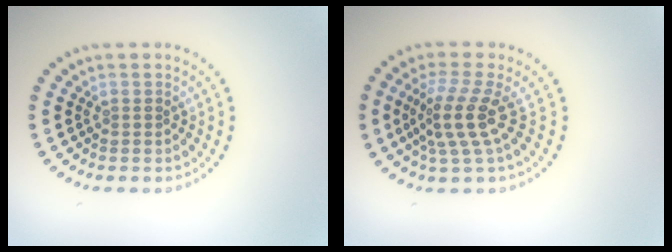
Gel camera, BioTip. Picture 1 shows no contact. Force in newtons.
{"total": 3.7, "press": 2.7, "slide": 2.5}